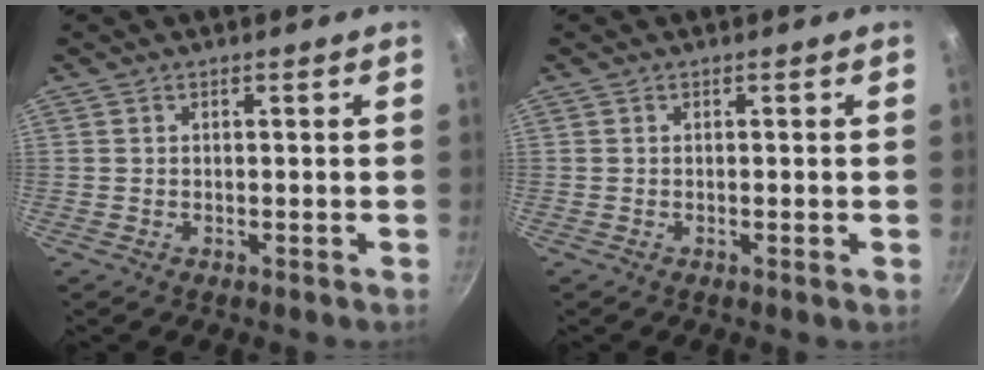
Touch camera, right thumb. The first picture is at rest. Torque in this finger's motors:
{"motor_torque": [-0.36, 0.18, -0.54, 0.07, -0.11]}